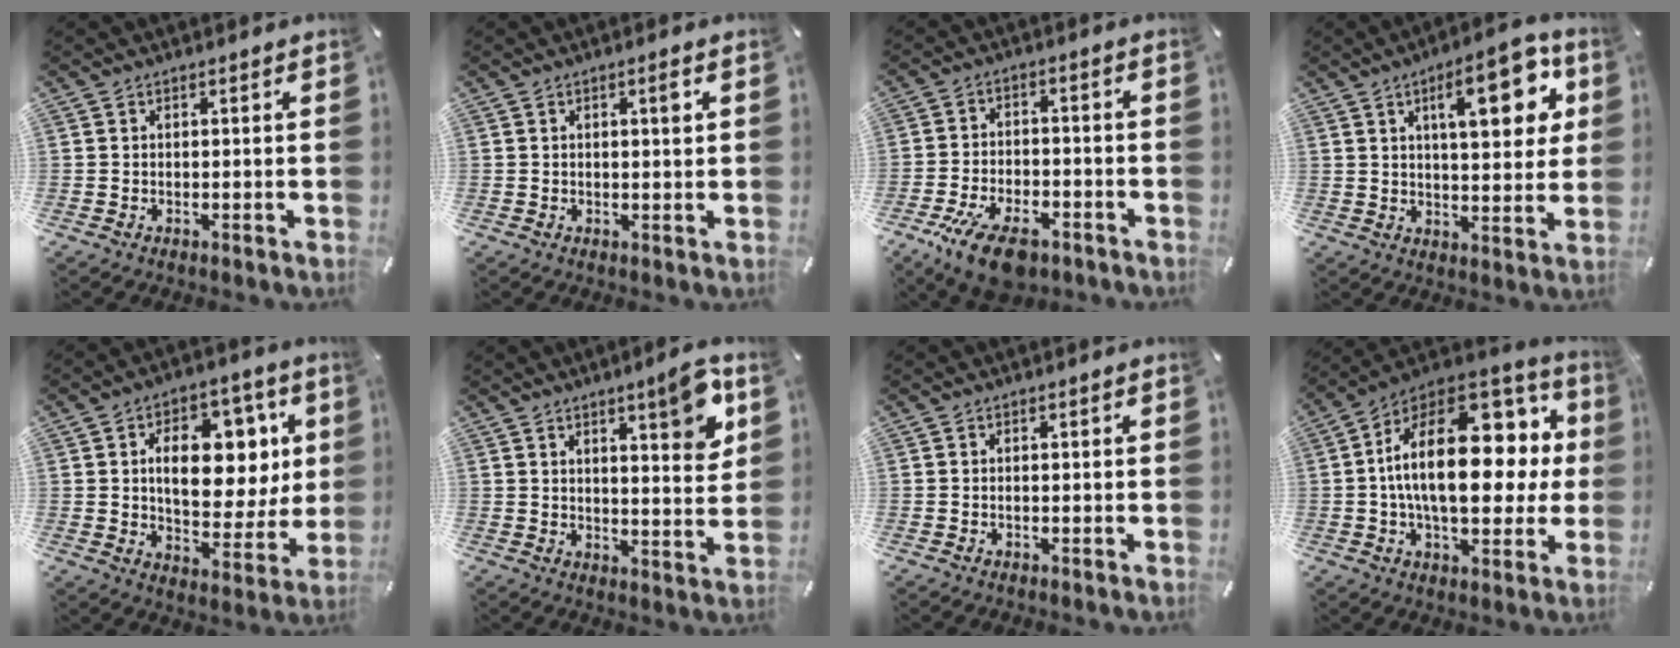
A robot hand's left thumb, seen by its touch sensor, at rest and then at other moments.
{"total": 2.2, "force": [0.7, 0.4, 2.0], "torque": [-0.034, 0.000, 0.008]}
{"total": 10.6, "force": [-6.4, 5.2, 6.6], "torque": [-0.129, 0.032, -0.115]}
{"total": 14.9, "force": [6.2, 5.9, 12.2], "torque": [-0.168, -0.017, 0.095]}
{"total": 15.3, "force": [3.9, 10.3, 10.7], "torque": [-0.145, -0.009, 0.068]}
{"total": 9.0, "force": [5.7, 2.1, 6.6], "torque": [-0.082, -0.036, 0.090]}
{"total": 0.6, "force": [-0.2, 0.2, 0.5], "torque": [-0.011, -0.003, -0.004]}
{"total": 26.4, "force": [3.8, 14.0, 22.0], "torque": [-0.381, -0.019, 0.064]}